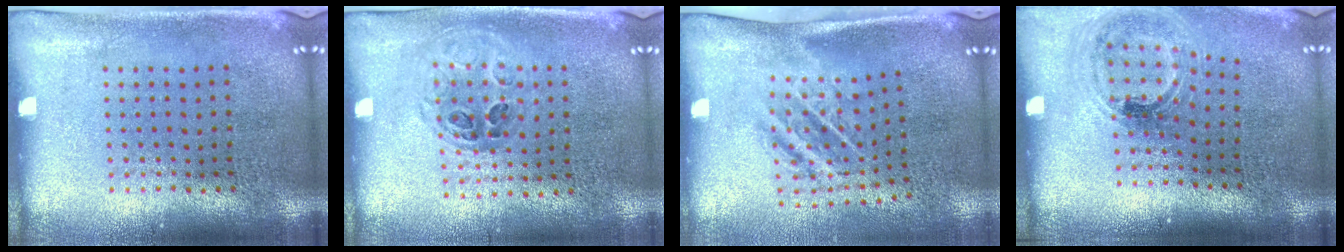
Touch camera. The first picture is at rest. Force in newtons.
{"total": 0.9, "press": 0.9, "slide": 0.2}
{"total": 1.8, "press": 1.2, "slide": 1.3}
{"total": 1.1, "press": 1.1, "slide": 0.3}